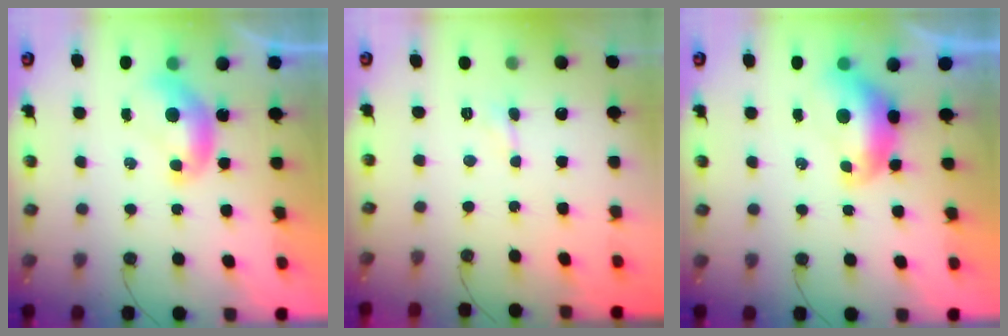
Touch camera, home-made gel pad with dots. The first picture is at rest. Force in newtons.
{"total": 1.3, "press": 1.2, "slide": 0.3}
{"total": 1.9, "press": 1.8, "slide": 0.6}